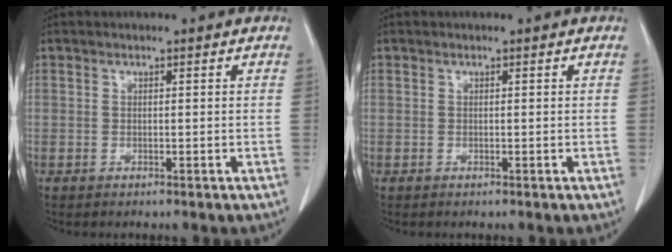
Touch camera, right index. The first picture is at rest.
{"total": 0.0}